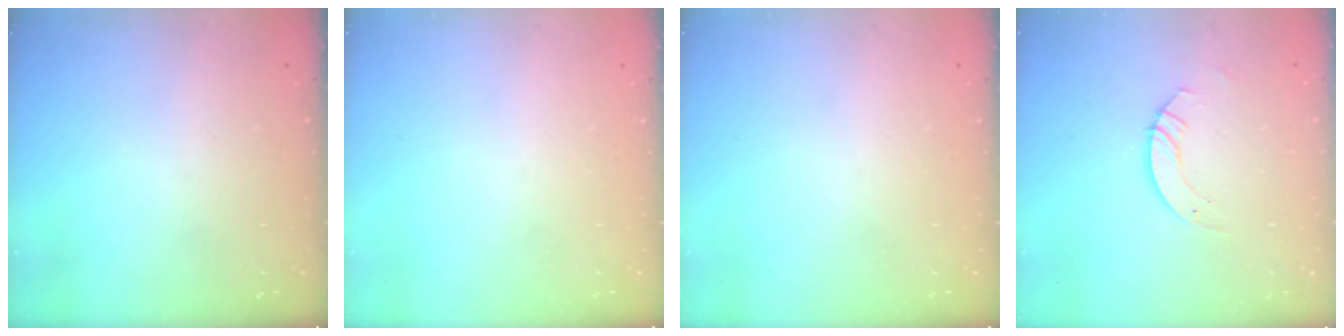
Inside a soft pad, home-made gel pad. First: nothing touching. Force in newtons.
{"total": 0.0}
{"total": 0.0}
{"total": 3.5, "press": 3.5, "slide": 0.3}